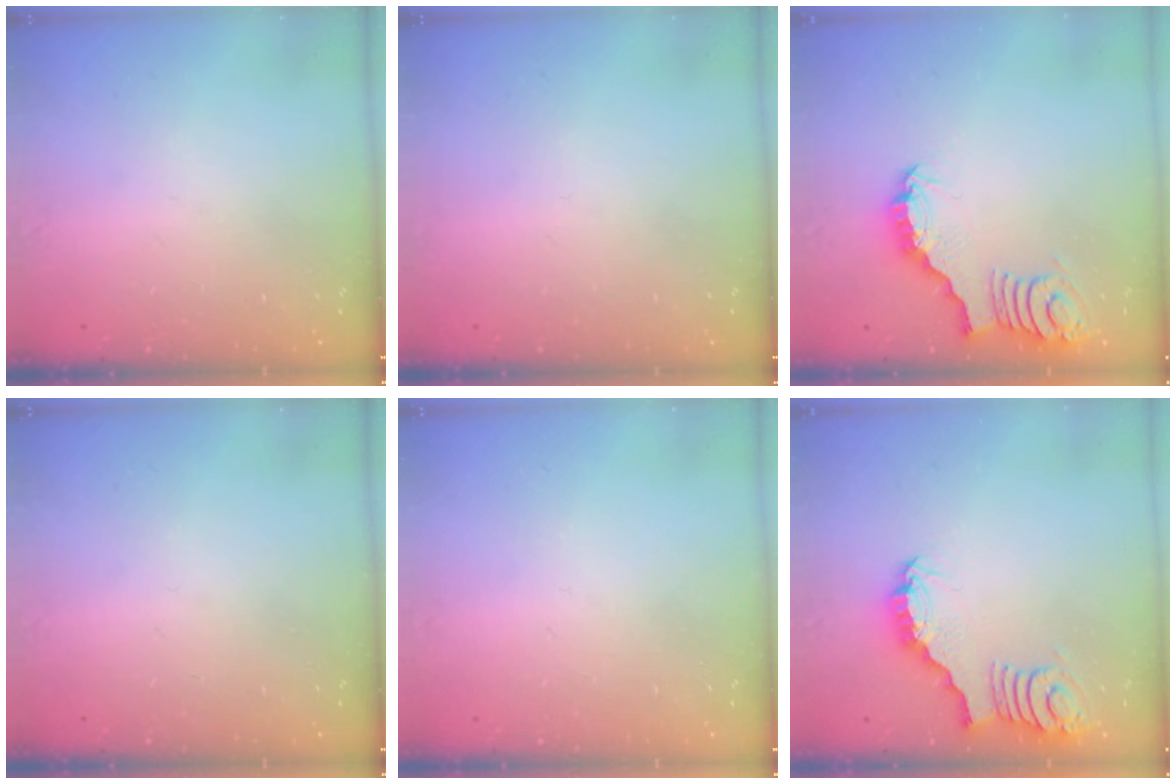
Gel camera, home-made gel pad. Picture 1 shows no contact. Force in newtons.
{"total": 0.0}
{"total": 3.0, "press": 3.0, "slide": 0.0}
{"total": 0.0}
{"total": 0.0}
{"total": 3.0, "press": 3.0, "slide": 0.0}